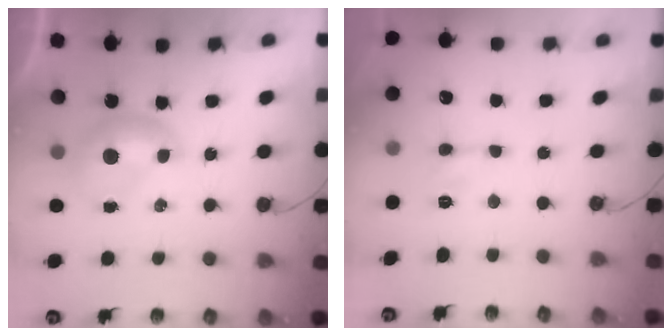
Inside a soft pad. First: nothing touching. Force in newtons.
{"total": 3.5, "press": 3.5, "slide": 0.7}